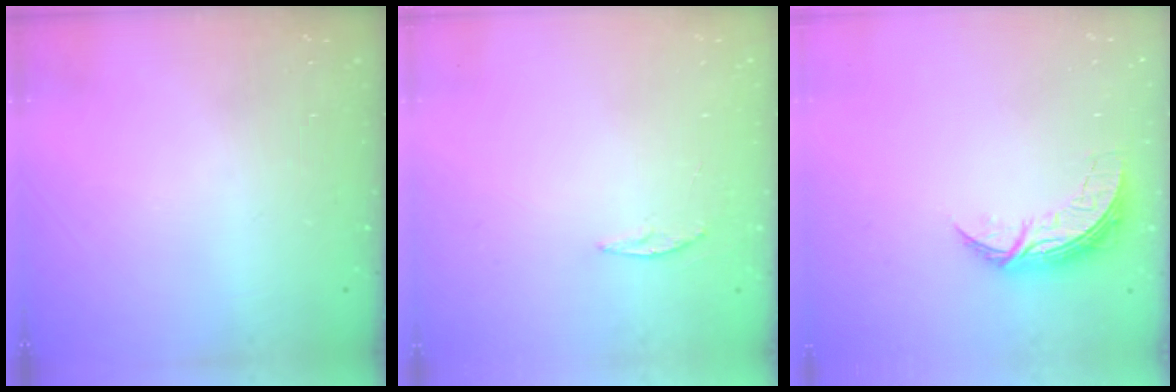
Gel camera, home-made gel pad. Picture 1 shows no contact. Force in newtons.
{"total": 3.3, "press": 3.3, "slide": 0.4}
{"total": 7.2, "press": 7.2, "slide": 0.2}